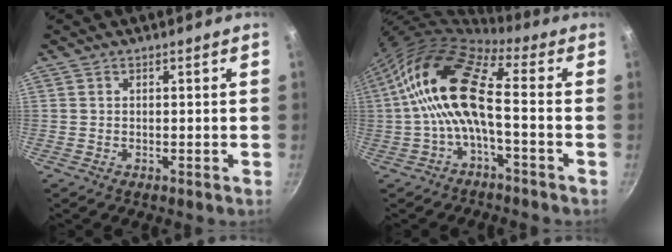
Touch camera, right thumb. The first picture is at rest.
{"total": 13.8, "force": [-1.0, 5.1, 12.8], "torque": [-0.256, 0.035, -0.035]}